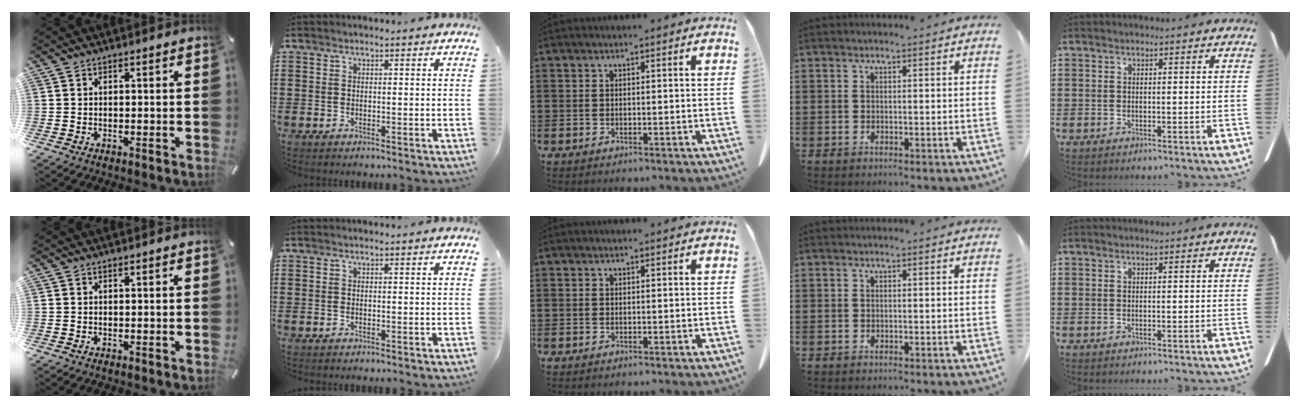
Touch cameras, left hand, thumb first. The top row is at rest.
{}